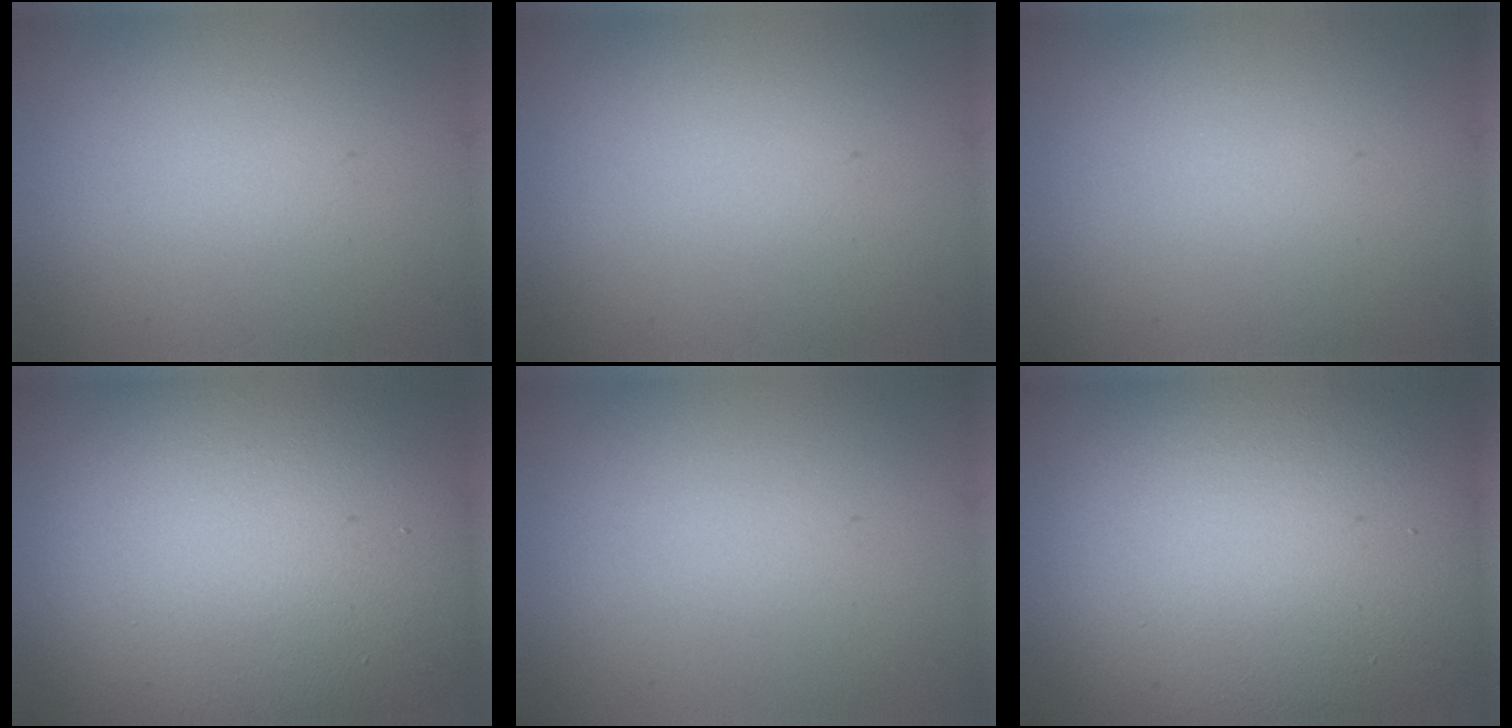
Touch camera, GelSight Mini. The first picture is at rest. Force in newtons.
{"total": 0.0}
{"total": 0.0}
{"total": 17.4, "press": 17.3, "slide": 1.0}
{"total": 0.0}
{"total": 17.3, "press": 17.3, "slide": 1.4}